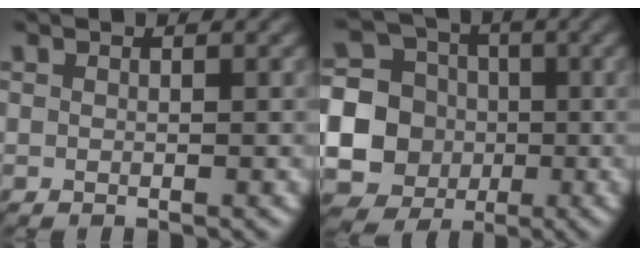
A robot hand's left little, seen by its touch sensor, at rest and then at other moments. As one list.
[{"total": 18.2, "force": [-2.5, 17.6, 4.0], "torque": [-0.128, -0.012, -0.078]}]